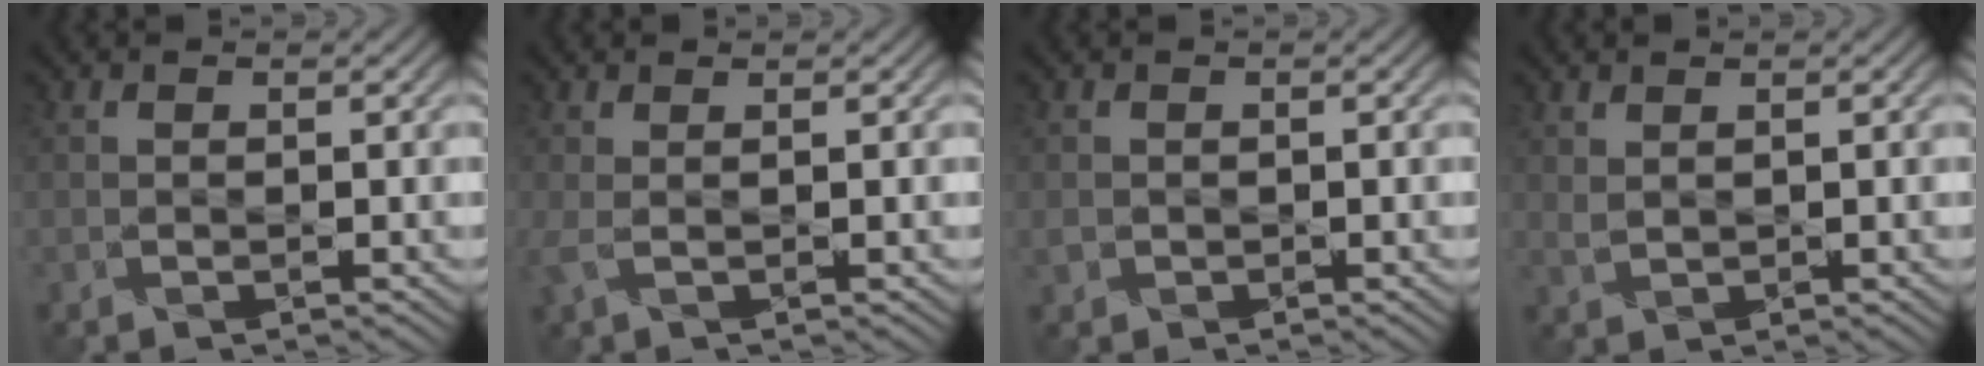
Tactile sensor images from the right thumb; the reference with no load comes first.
{"total": 1.2, "force": [0.3, 0.0, 1.2], "torque": [-0.035, 0.003, 0.003]}
{"total": 0.9, "force": [0.2, 0.7, -0.5], "torque": [0.015, -0.004, 0.003]}
{"total": 1.4, "force": [1.4, 0.2, -0.1], "torque": [-0.005, 0.001, 0.031]}